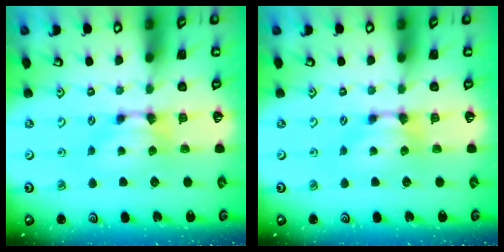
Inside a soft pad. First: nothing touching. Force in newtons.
{"total": 0.0}